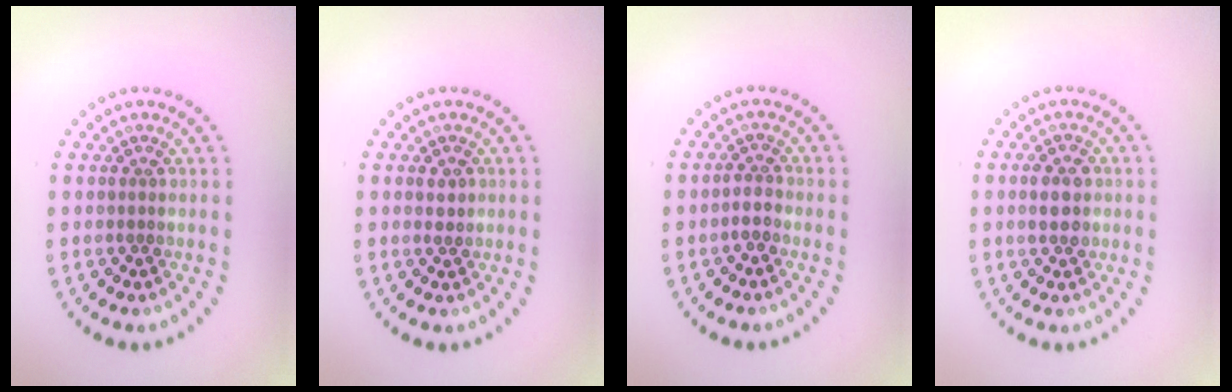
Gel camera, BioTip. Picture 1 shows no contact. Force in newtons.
{"total": 0.9, "press": 0.9, "slide": 0.2}
{"total": 1.4, "press": 1.1, "slide": 0.8}
{"total": 2.9, "press": 2.9, "slide": 0.2}